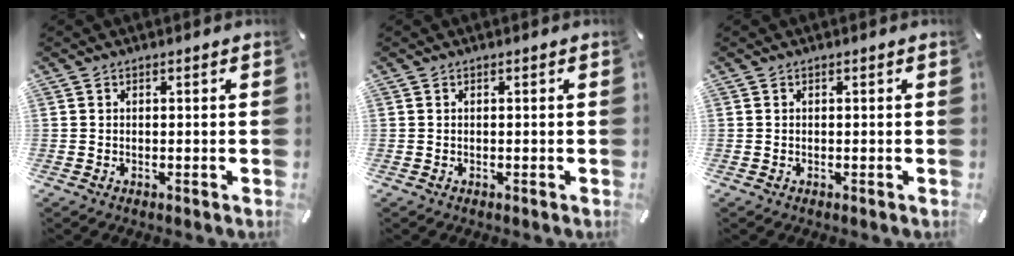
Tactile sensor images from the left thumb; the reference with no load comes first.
{"total": 0.0}
{"total": 0.0}